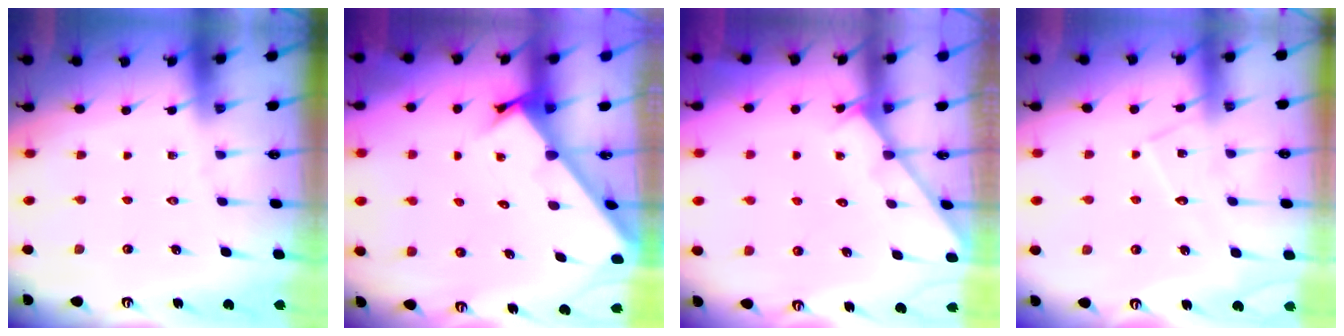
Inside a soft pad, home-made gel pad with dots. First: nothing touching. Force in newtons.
{"total": 2.9, "press": 2.9, "slide": 0.2}
{"total": 2.0, "press": 2.0, "slide": 0.2}
{"total": 7.4, "press": 7.4, "slide": 0.6}